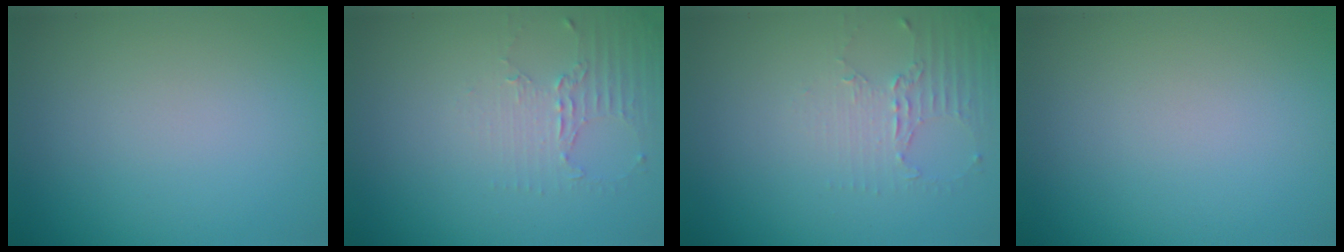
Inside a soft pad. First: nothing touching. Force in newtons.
{"total": 2.0, "press": 1.5, "slide": 1.4}
{"total": 2.0, "press": 1.5, "slide": 1.4}
{"total": 0.0}